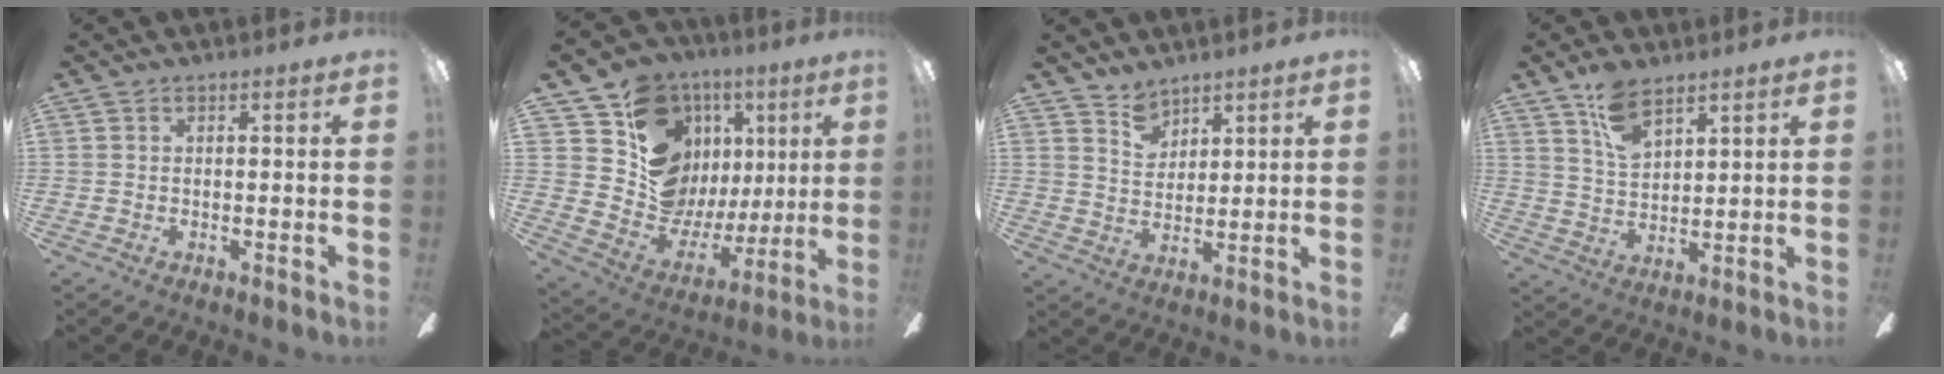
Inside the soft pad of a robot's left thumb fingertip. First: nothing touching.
{"total": 16.4, "force": [6.9, 13.6, 6.1], "torque": [-0.101, -0.048, 0.152]}
{"total": 5.5, "force": [4.6, 2.9, 1.0], "torque": [-0.009, -0.024, 0.085]}
{"total": 9.0, "force": [6.2, 4.2, 5.0], "torque": [-0.089, -0.025, 0.113]}